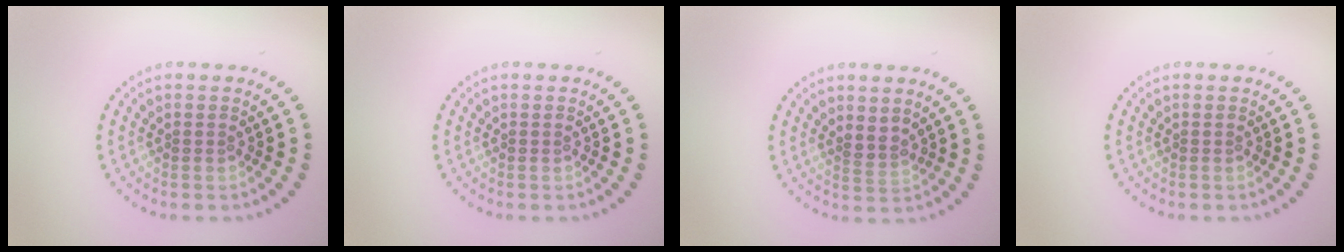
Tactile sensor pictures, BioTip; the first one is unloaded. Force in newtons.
{"total": 0.0}
{"total": 1.3, "press": 0.8, "slide": 0.9}
{"total": 0.0}